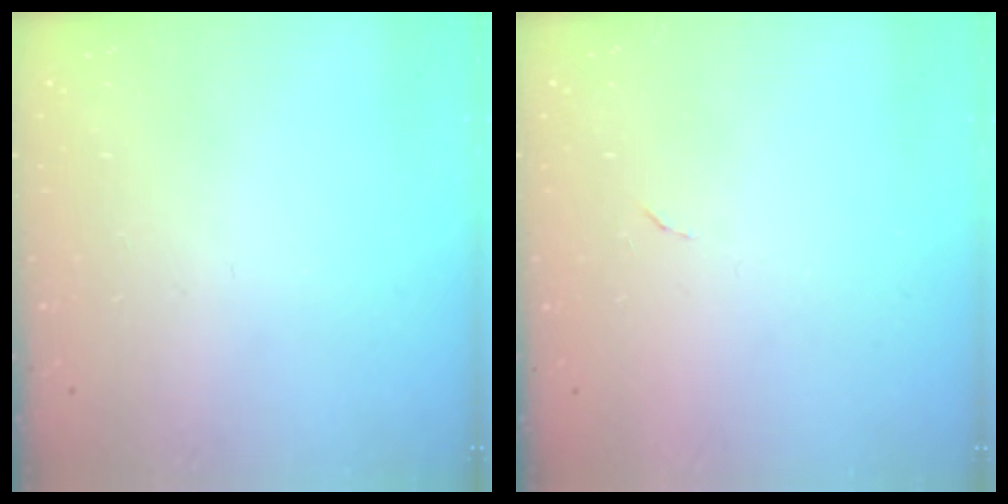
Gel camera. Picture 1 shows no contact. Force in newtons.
{"total": 3.8, "press": 3.8, "slide": 0.2}